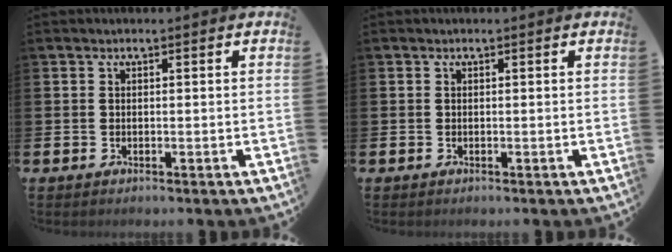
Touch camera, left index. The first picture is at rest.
{"total": 0.0}